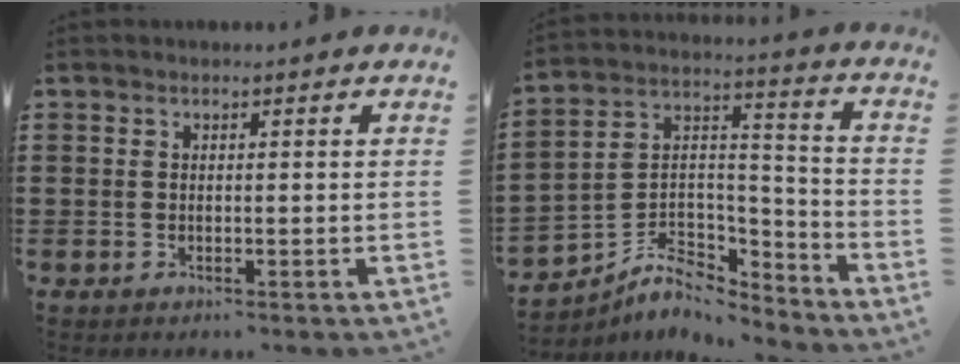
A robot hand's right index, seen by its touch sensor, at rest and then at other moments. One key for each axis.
{"total": 7.0, "fx": -5.7, "fy": 3.7, "fz": 2.0, "tx": -0.048, "ty": 0.006, "tz": -0.109}